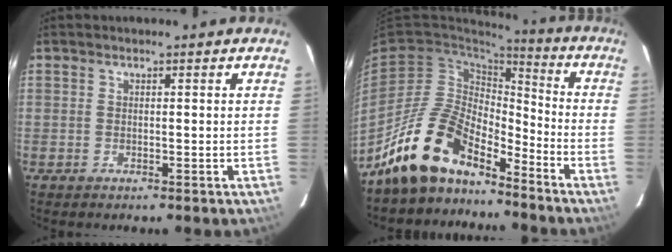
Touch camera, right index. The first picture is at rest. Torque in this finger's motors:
{"motor_torque": [0.69, -0.68, 1.05, 0.21]}